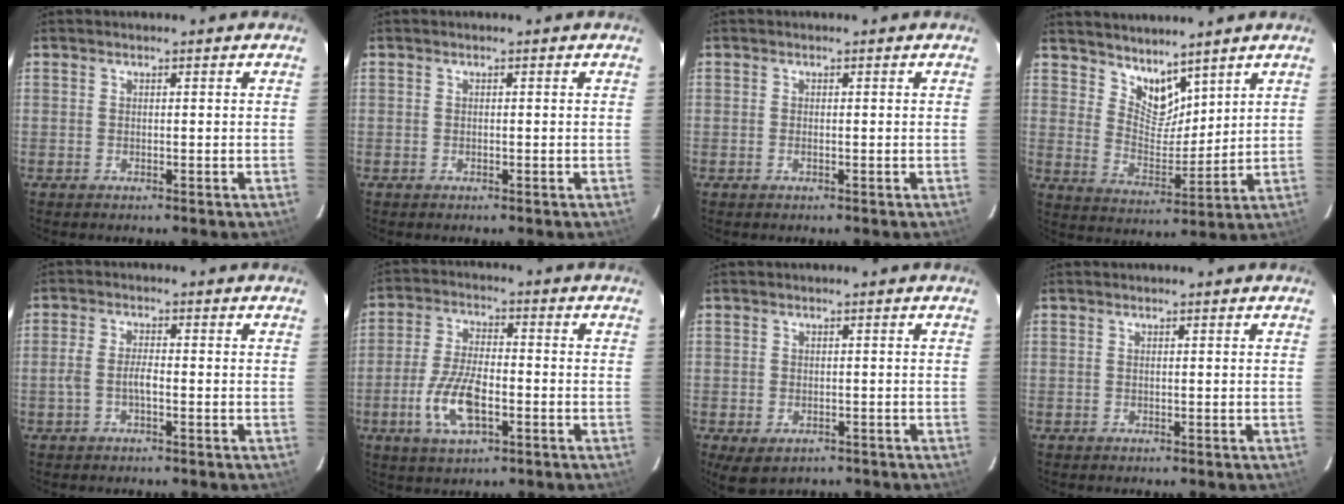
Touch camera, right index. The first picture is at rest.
{"total": 0.0}
{"total": 0.5, "force": [-0.2, 0.2, 0.4], "torque": [-0.007, 0.001, -0.005]}
{"total": 7.6, "force": [6.2, 3.4, 2.7], "torque": [-0.036, -0.003, 0.121]}
{"total": 3.0, "force": [-1.2, 0.9, 2.6], "torque": [-0.057, 0.008, -0.024]}
{"total": 10.3, "force": [-3.7, 4.2, 8.7], "torque": [-0.184, -0.002, -0.068]}
{"total": 4.6, "force": [-2.4, 3.0, 2.4], "torque": [-0.048, -0.015, -0.028]}
{"total": 0.0}